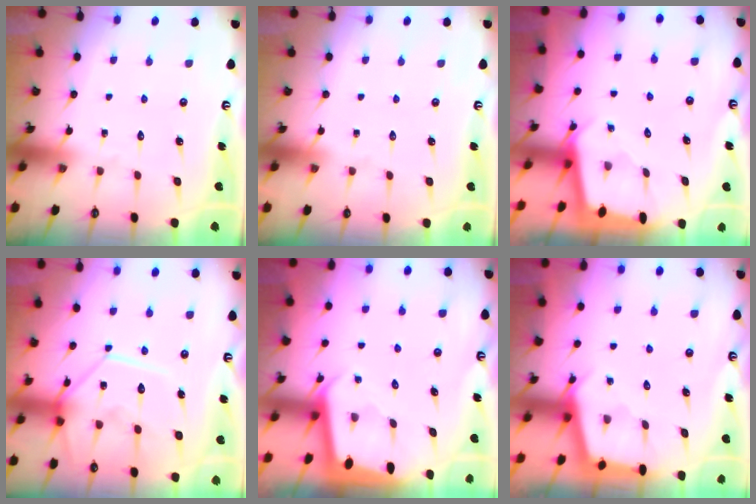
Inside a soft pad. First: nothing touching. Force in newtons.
{"total": 0.0}
{"total": 1.7, "press": 1.6, "slide": 0.1}
{"total": 12.3, "press": 12.2, "slide": 1.5}
{"total": 2.0, "press": 2.0, "slide": 0.1}
{"total": 2.8, "press": 2.8, "slide": 0.3}